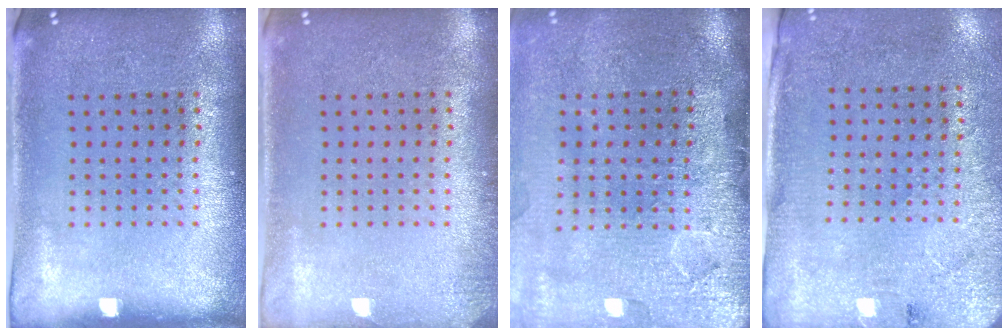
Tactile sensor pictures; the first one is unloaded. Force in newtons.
{"total": 1.0, "press": 1.0, "slide": 0.1}
{"total": 4.5, "press": 3.7, "slide": 2.6}
{"total": 2.6, "press": 2.2, "slide": 1.4}